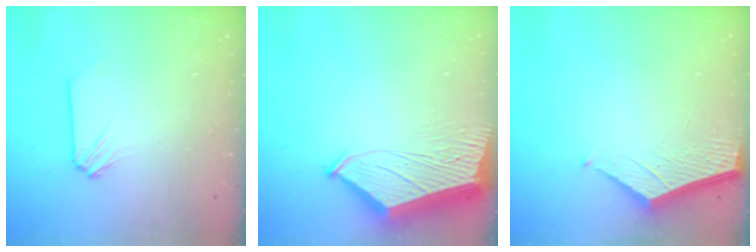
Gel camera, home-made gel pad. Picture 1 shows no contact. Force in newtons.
{"total": 7.9, "press": 7.8, "slide": 0.9}
{"total": 2.2, "press": 2.2, "slide": 0.2}